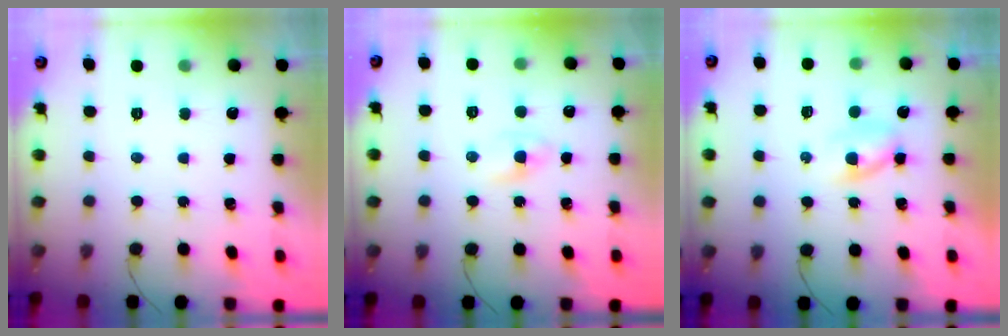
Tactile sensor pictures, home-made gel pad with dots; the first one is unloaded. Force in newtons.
{"total": 1.6, "press": 1.4, "slide": 0.8}
{"total": 2.7, "press": 2.5, "slide": 1.1}